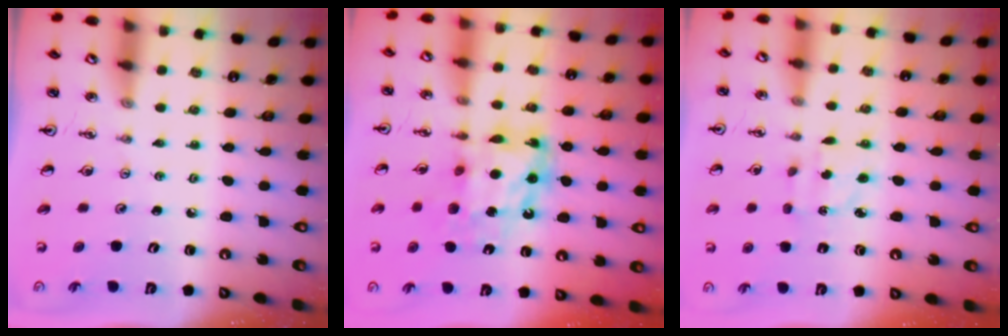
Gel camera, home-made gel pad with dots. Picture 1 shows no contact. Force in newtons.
{"total": 12.9, "press": 12.8, "slide": 1.3}
{"total": 2.4, "press": 2.3, "slide": 0.5}